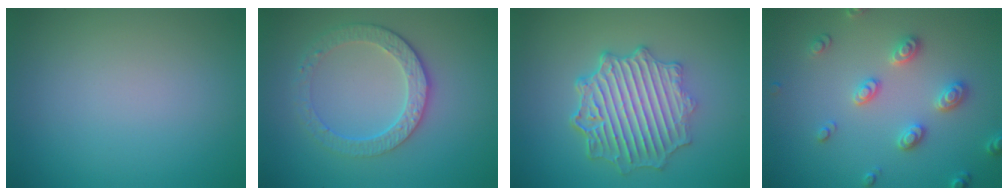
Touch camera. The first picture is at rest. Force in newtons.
{"total": 3.8, "press": 3.2, "slide": 2.1}
{"total": 6.6, "press": 5.2, "slide": 4.0}
{"total": 2.9, "press": 2.8, "slide": 0.4}